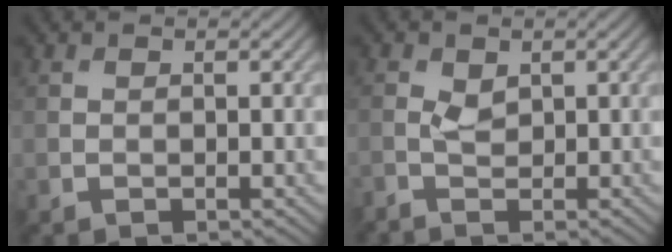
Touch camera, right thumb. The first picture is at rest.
{"total": 1.2, "force": [-0.4, 0.6, 1.0], "torque": [-0.029, 0.003, -0.014]}